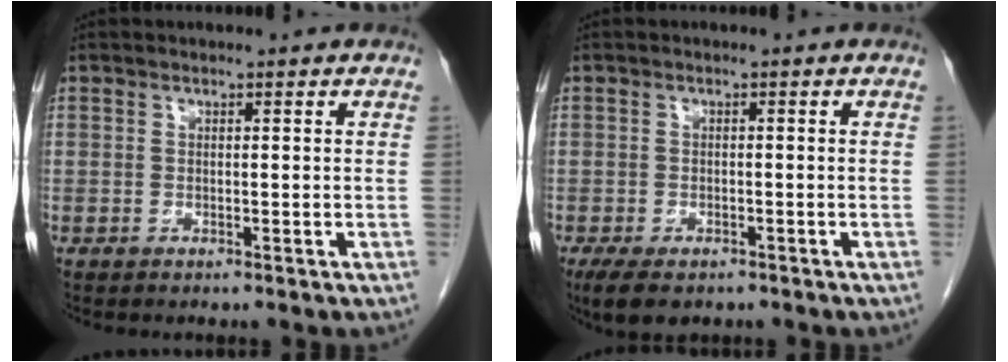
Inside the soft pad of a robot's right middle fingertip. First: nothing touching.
{"total": 5.6, "force": [-3.9, 2.5, 3.1], "torque": [-0.053, -0.011, -0.057]}